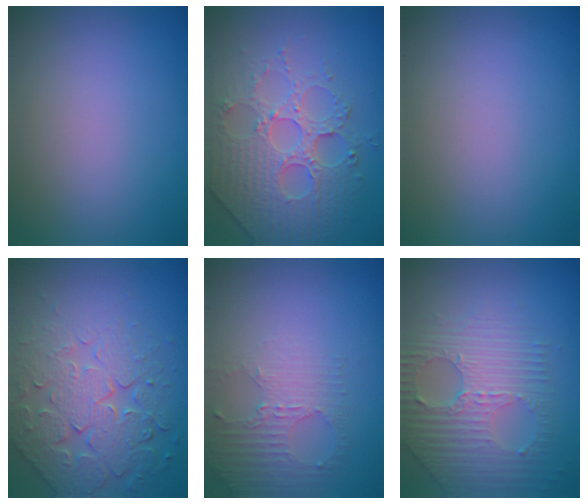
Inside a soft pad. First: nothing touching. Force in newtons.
{"total": 5.4, "press": 5.1, "slide": 1.9}
{"total": 0.0}
{"total": 6.4, "press": 5.5, "slide": 3.4}
{"total": 2.6, "press": 1.9, "slide": 1.9}
{"total": 7.1, "press": 4.8, "slide": 5.2}